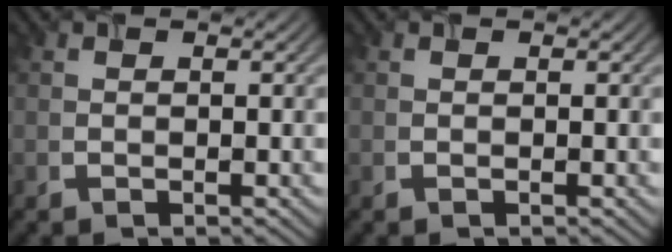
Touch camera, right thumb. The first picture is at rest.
{"total": 0.0}